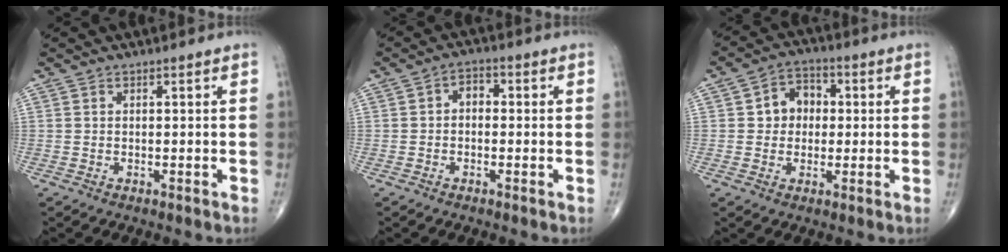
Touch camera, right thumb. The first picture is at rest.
{"total": 3.0, "force": [-0.2, 2.1, 2.2], "torque": [-0.023, 0.012, -0.013]}
{"total": 6.8, "force": [0.7, 5.7, 3.8], "torque": [-0.029, 0.015, 0.004]}